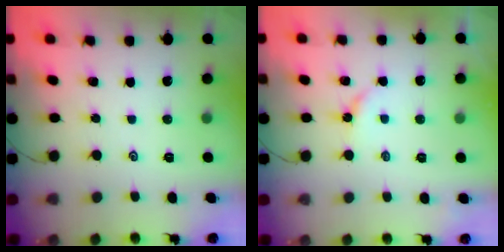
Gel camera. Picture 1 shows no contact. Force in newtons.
{"total": 3.4, "press": 3.3, "slide": 0.4}